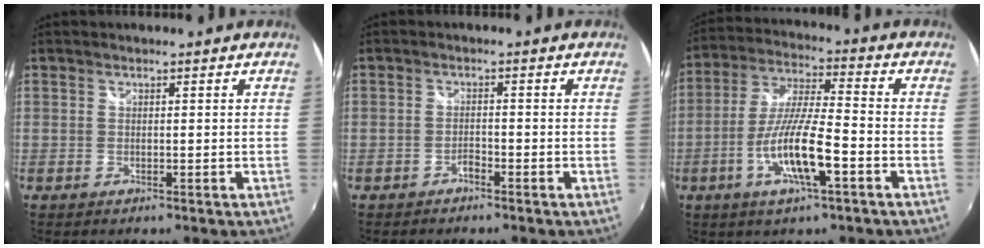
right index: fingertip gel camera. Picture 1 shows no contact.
{"total": 1.4, "force": [-1.2, 0.3, 0.5], "torque": [-0.009, 0.002, -0.023]}
{"total": 12.2, "force": [-4.9, 1.7, 11.0], "torque": [-0.223, -0.005, -0.093]}